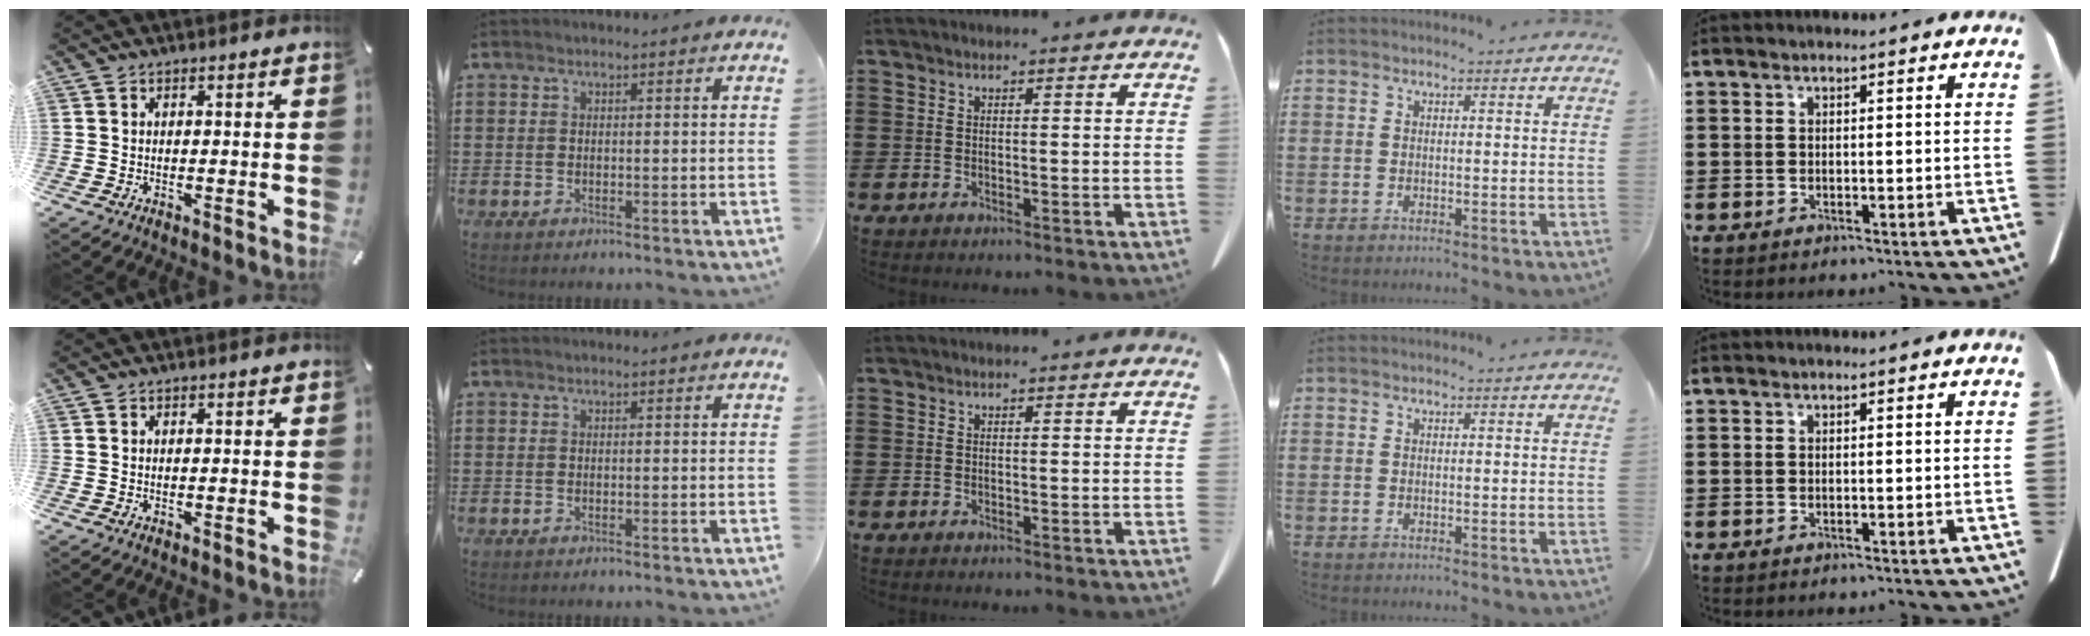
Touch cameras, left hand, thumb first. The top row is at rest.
{}